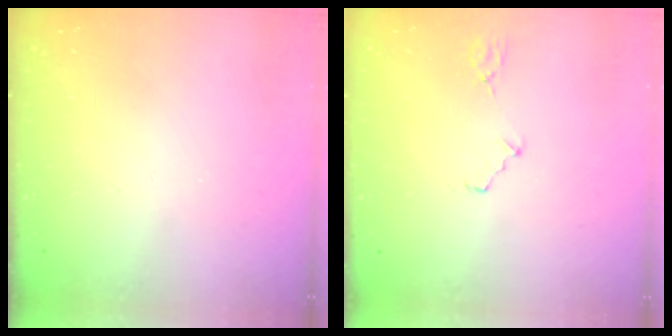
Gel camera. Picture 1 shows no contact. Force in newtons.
{"total": 2.9, "press": 2.9, "slide": 0.3}